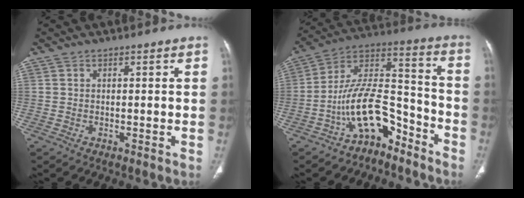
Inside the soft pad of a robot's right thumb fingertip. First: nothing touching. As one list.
[{"total": 14.1, "force": [-8.7, 7.0, 8.6], "torque": [-0.142, 0.107, -0.159]}]